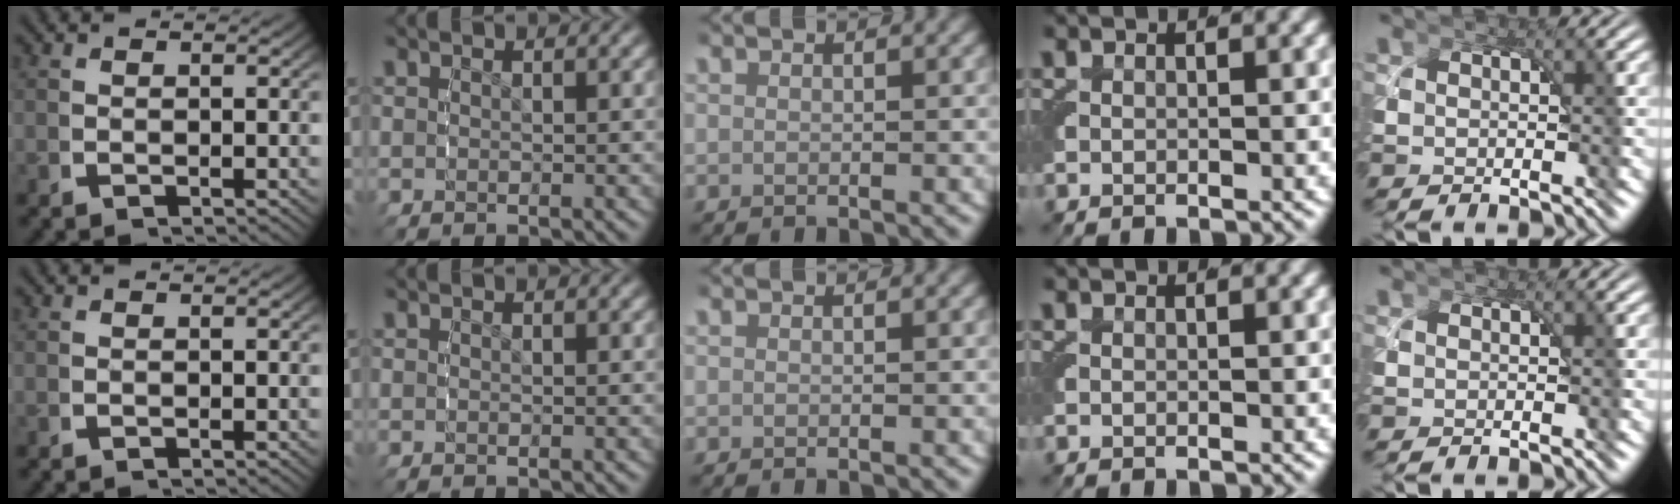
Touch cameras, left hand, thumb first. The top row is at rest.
{}